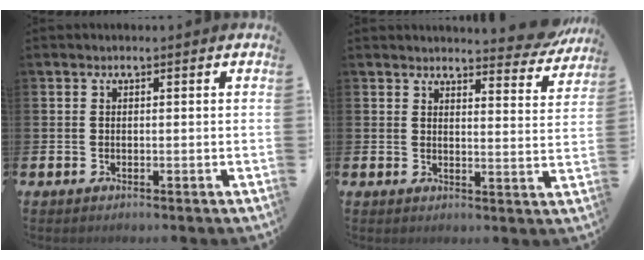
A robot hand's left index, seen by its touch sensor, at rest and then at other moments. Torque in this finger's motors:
{"motor_torque": [1.11, -1.03, 0.75, 0.05]}